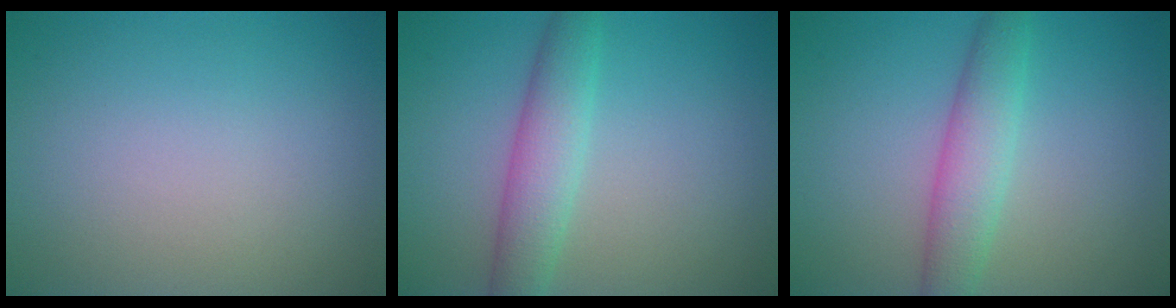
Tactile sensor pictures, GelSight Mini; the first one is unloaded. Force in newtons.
{"total": 3.9, "press": 3.9, "slide": 0.1}
{"total": 3.8, "press": 3.8, "slide": 0.2}